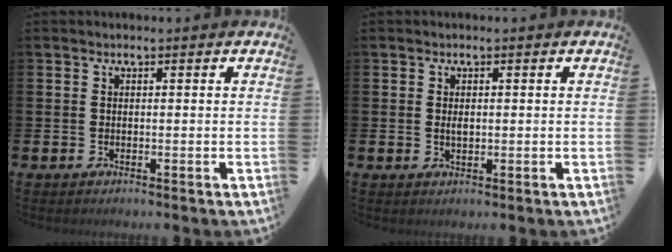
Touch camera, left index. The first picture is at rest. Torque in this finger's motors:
{"motor_torque": [0.36, 0.01, -0.01, 0.04]}